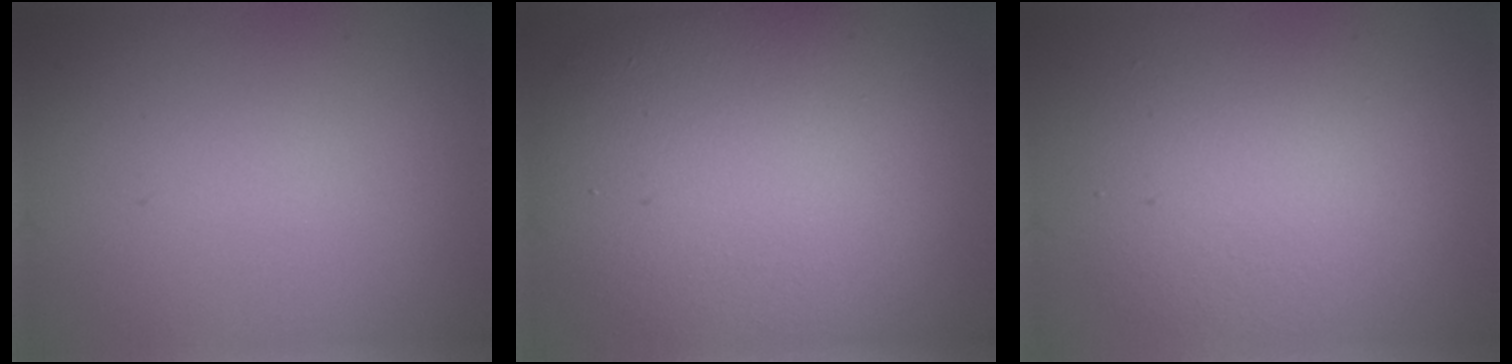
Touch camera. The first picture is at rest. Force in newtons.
{"total": 12.1, "press": 12.0, "slide": 0.9}
{"total": 4.4, "press": 4.4, "slide": 0.3}